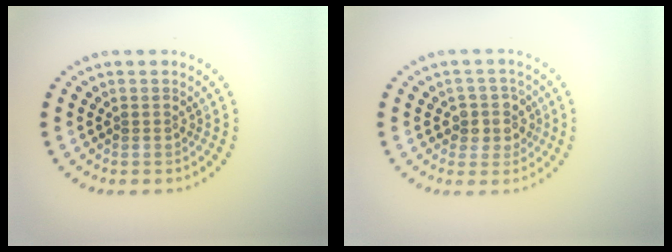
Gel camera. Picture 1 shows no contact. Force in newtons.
{"total": 2.6, "press": 2.2, "slide": 1.4}